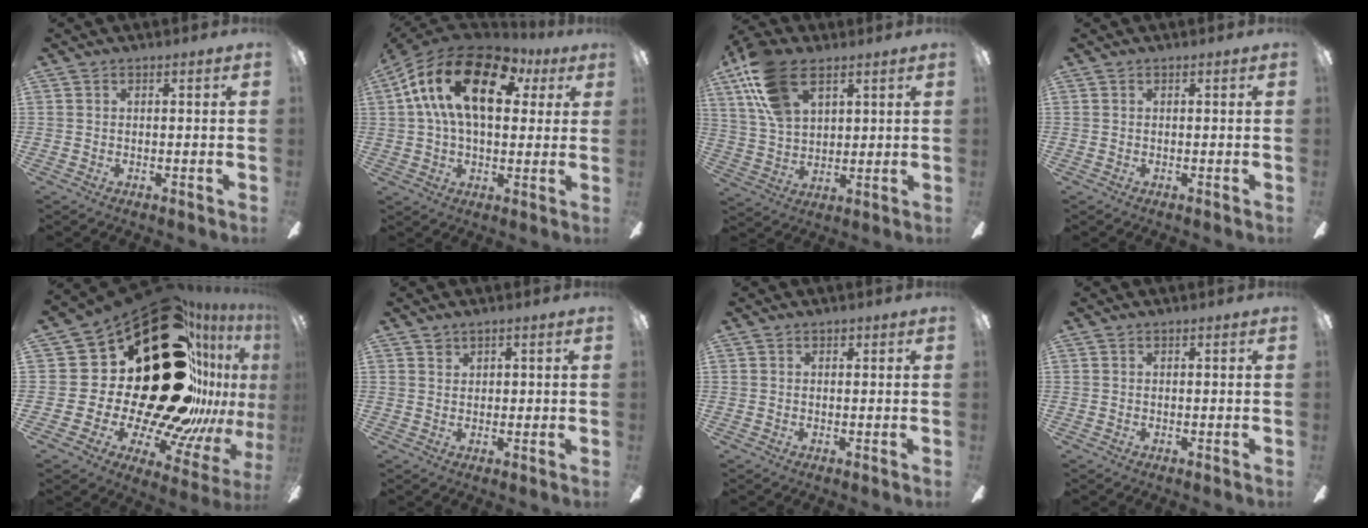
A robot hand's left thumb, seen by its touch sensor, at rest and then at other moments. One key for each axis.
{"total": 20.4, "fx": 7.1, "fy": 11.2, "fz": 15.5, "tx": -0.305, "ty": -0.002, "tz": 0.116}
{"total": 15.9, "fx": 9.0, "fy": 8.8, "fz": 9.8, "tx": -0.197, "ty": -0.015, "tz": 0.170}
{"total": 0.0}
{"total": 48.0, "fx": 12.7, "fy": 24.5, "fz": 39.3, "tx": -0.589, "ty": -0.171, "tz": 0.309}
{"total": 1.4, "fx": 1.0, "fy": 1.0, "fz": 0.2, "tx": -0.006, "ty": 0.002, "tz": 0.019}
{"total": 0.6, "fx": 0.3, "fy": 0.5, "fz": 0.1, "tx": -0.002, "ty": 0.003, "tz": 0.006}
{"total": 0.0}